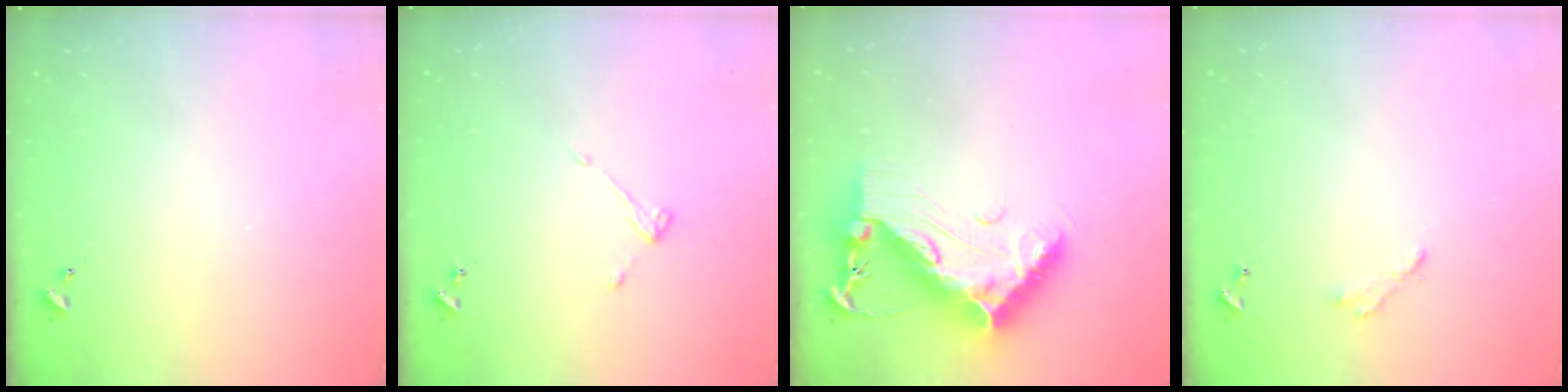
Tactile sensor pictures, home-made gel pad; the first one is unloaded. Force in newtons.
{"total": 3.6, "press": 3.5, "slide": 0.6}
{"total": 19.1, "press": 19.1, "slide": 1.6}
{"total": 2.5, "press": 2.5, "slide": 0.2}